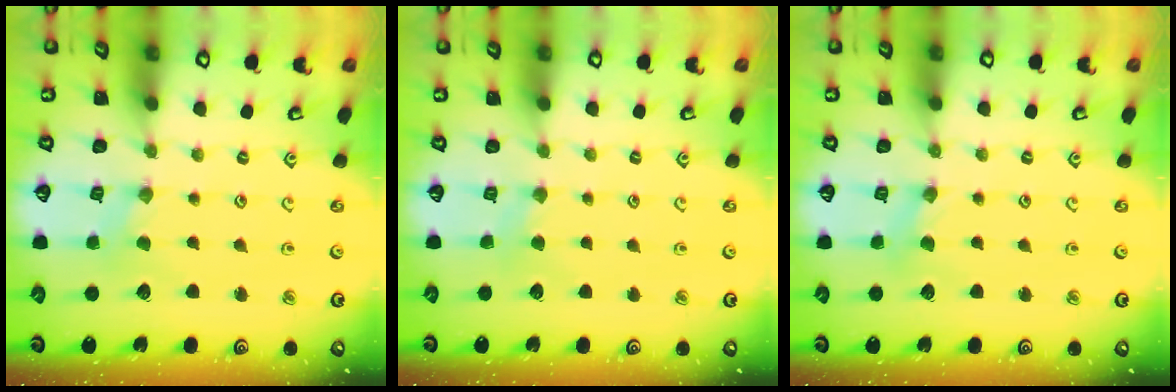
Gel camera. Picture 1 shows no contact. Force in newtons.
{"total": 2.3, "press": 2.3, "slide": 0.3}
{"total": 1.8, "press": 1.7, "slide": 0.3}